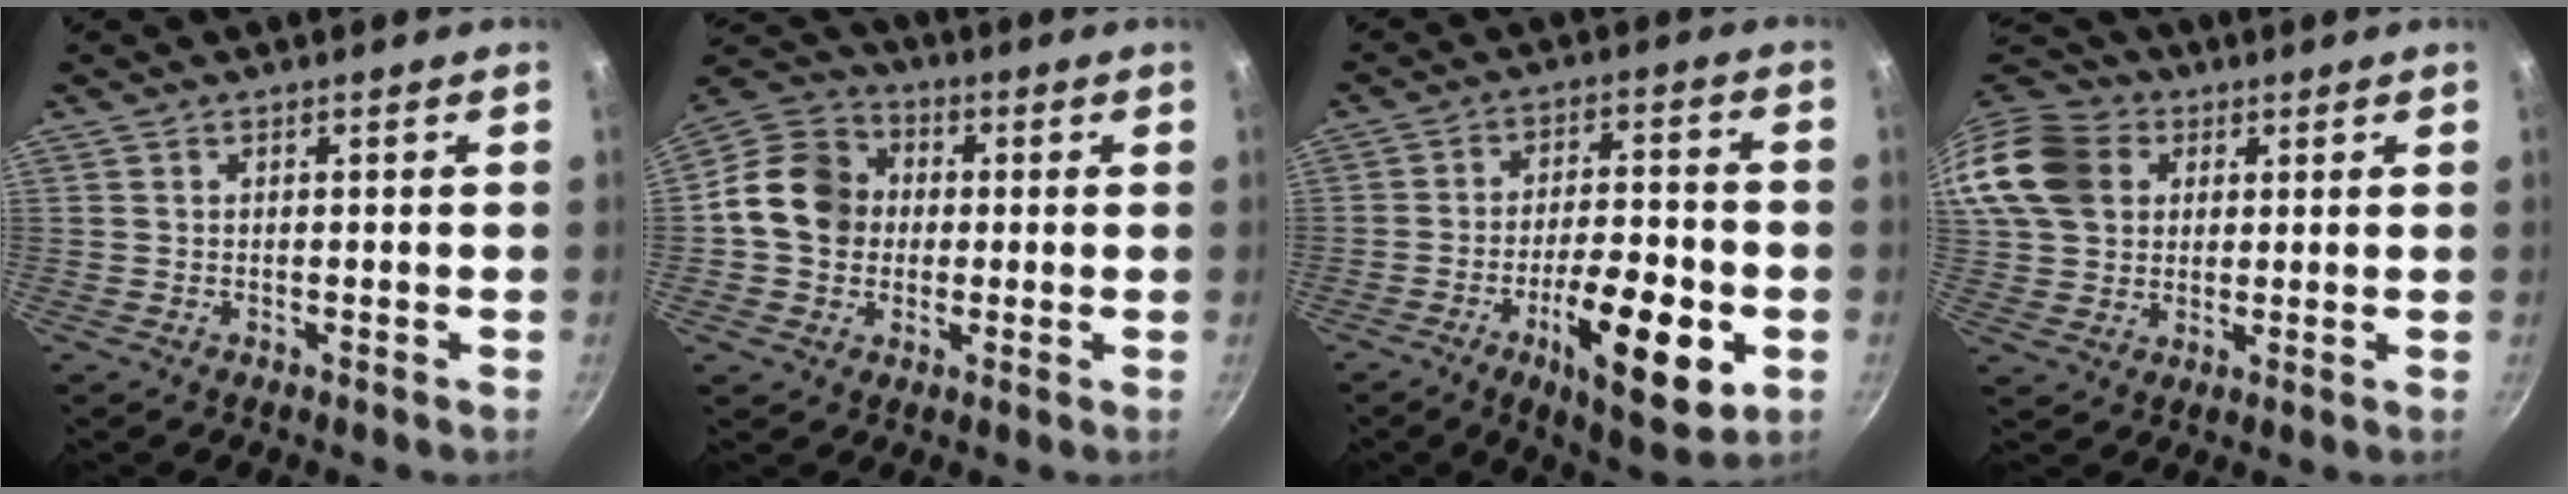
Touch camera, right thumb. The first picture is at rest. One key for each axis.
{"total": 12.5, "fx": 0.1, "fy": 10.8, "fz": 6.4, "tx": -0.084, "ty": 0.025, "tz": -0.018}
{"total": 16.5, "fx": -5.6, "fy": 5.6, "fz": 14.5, "tx": -0.208, "ty": 0.017, "tz": -0.084}
{"total": 18.6, "fx": 5.7, "fy": 14.8, "fz": 9.7, "tx": -0.214, "ty": 0.023, "tz": 0.100}